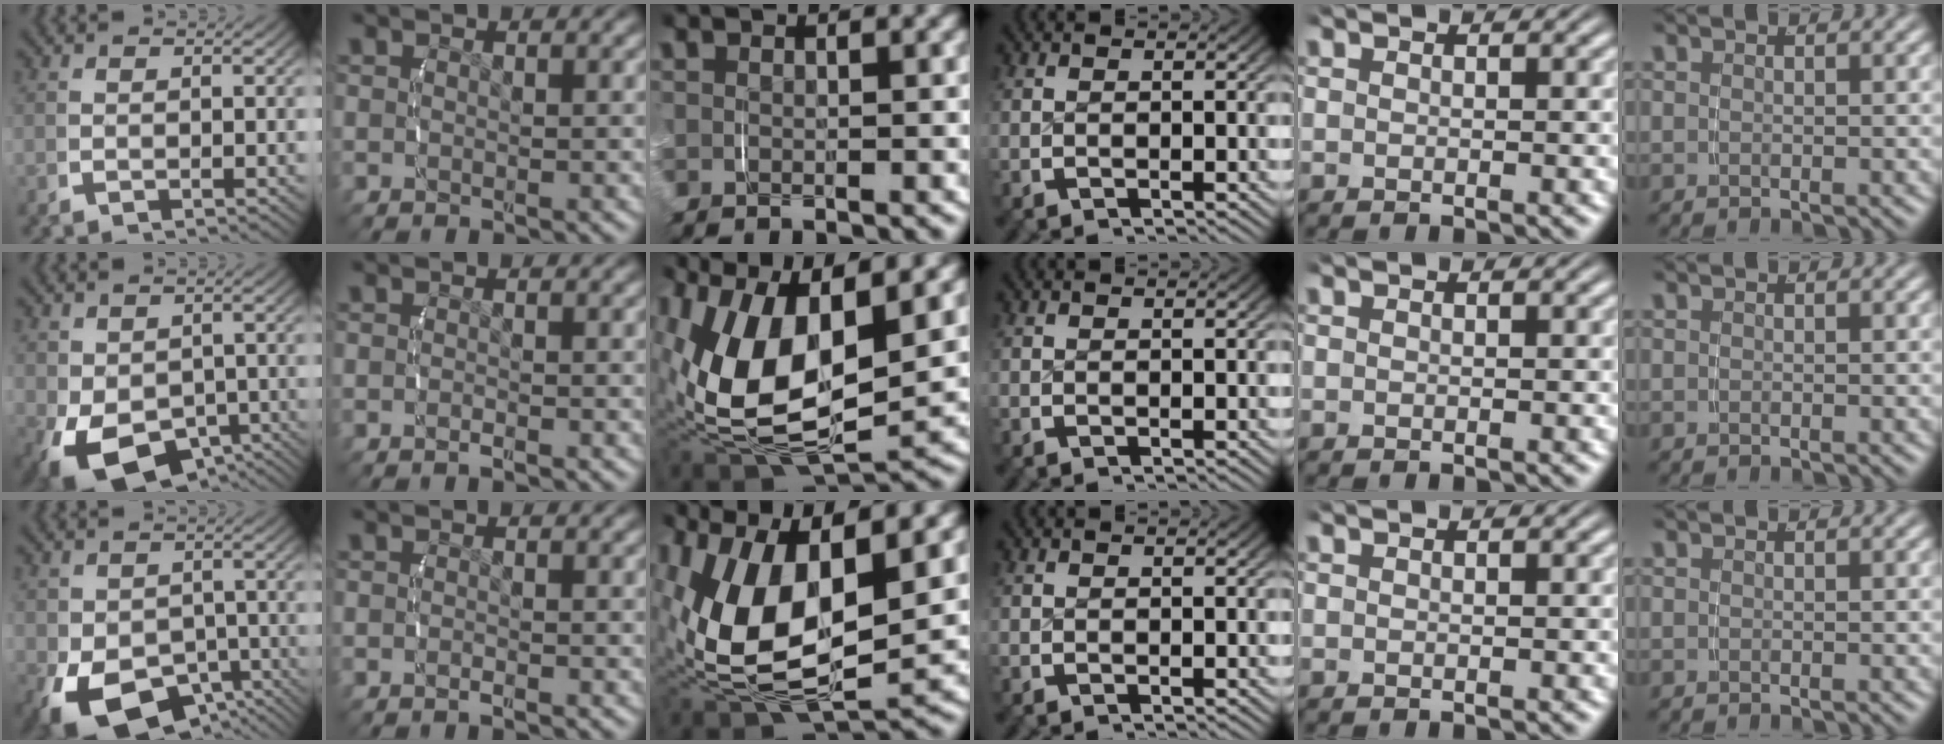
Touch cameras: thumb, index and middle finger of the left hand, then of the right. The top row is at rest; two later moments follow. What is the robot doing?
{"motion": "grasp_and_lifting", "object": "velcro strap"}